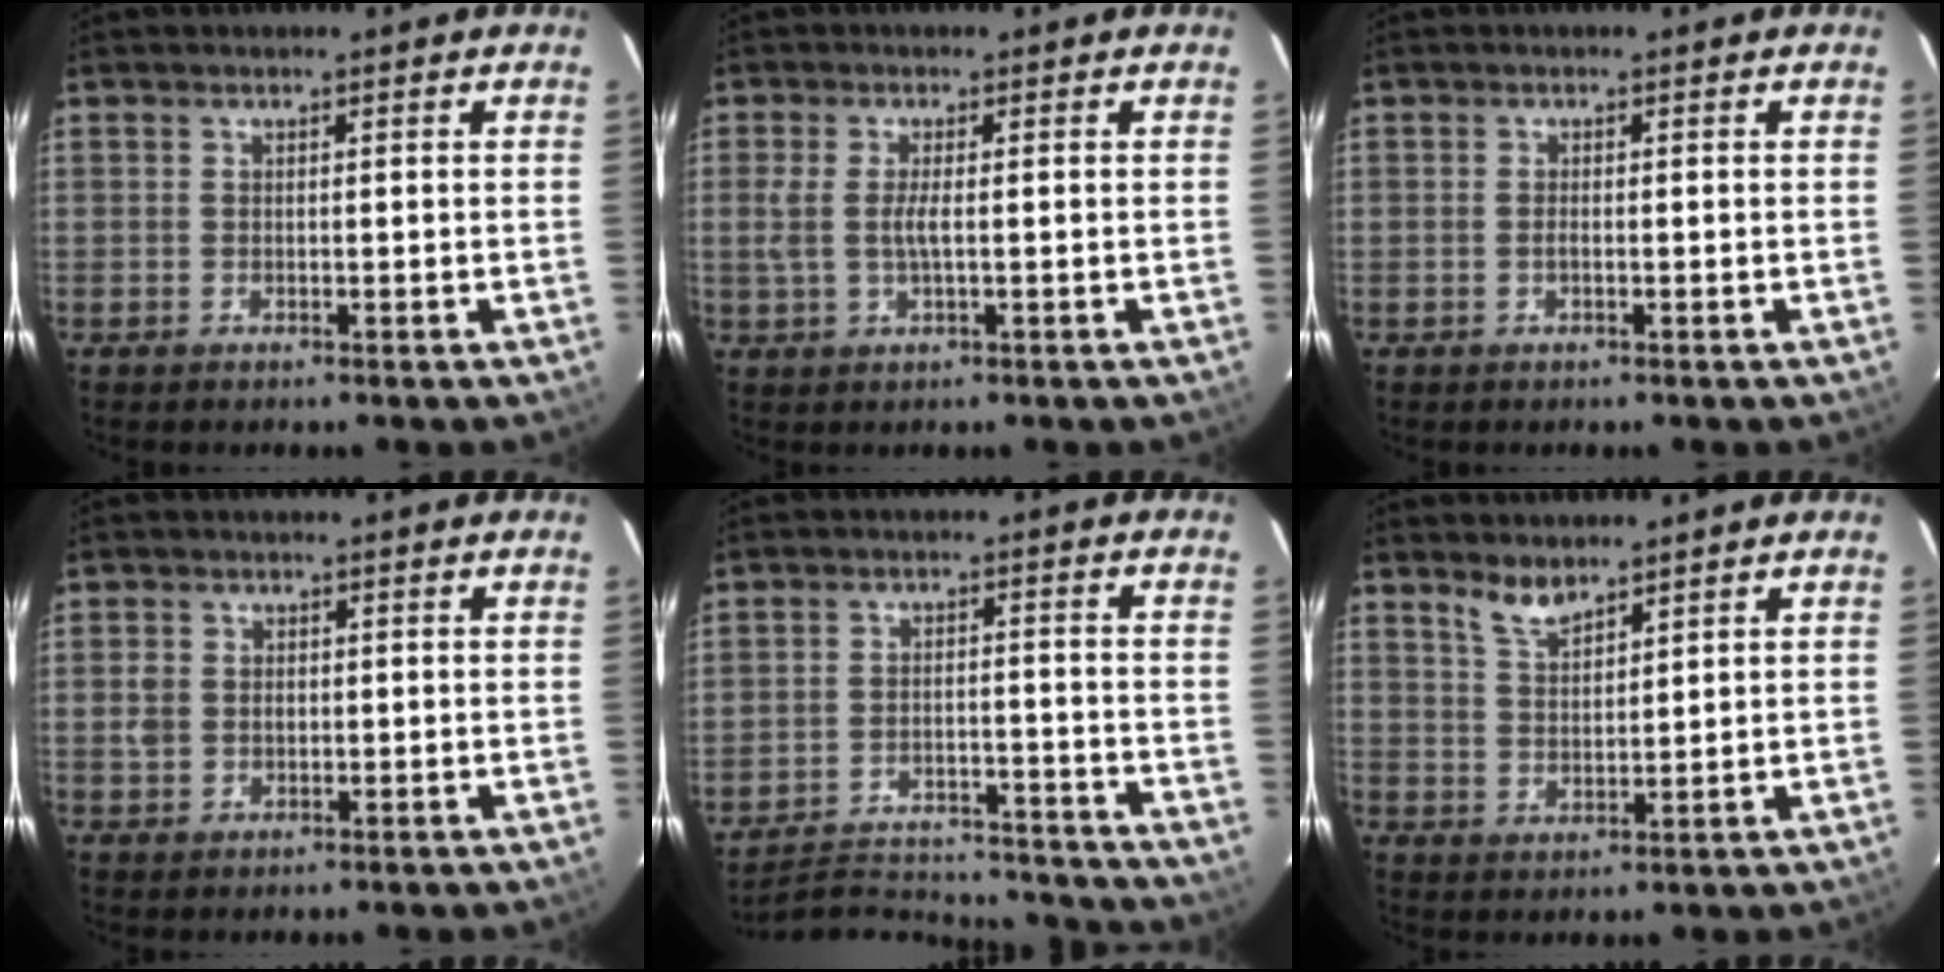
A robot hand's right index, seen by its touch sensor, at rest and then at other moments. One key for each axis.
{"total": 3.6, "fx": -0.1, "fy": 0.6, "fz": 3.5, "tx": -0.073, "ty": -0.003, "tz": -0.002}
{"total": 0.6, "fx": -0.3, "fy": 0.2, "fz": 0.5, "tx": -0.011, "ty": -0.001, "tz": -0.006}
{"total": 3.0, "fx": -0.1, "fy": 2.7, "fz": 1.3, "tx": -0.026, "ty": 0.006, "tz": -0.001}
{"total": 17.9, "fx": -16.8, "fy": 4.2, "fz": 4.3, "tx": -0.095, "ty": 0.015, "tz": -0.224}
{"total": 4.2, "fx": 3.6, "fy": 1.1, "fz": 1.9, "tx": -0.035, "ty": 0.003, "tz": 0.070}